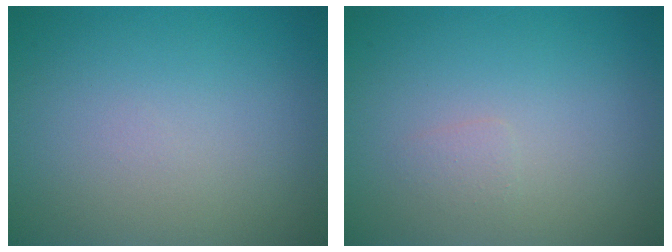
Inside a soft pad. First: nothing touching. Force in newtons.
{"total": 0.7, "press": 0.7, "slide": 0.1}